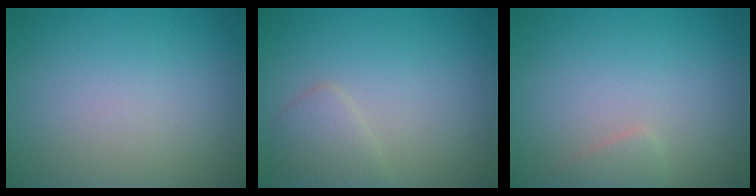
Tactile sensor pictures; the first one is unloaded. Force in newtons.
{"total": 2.0, "press": 2.0, "slide": 0.0}
{"total": 1.0, "press": 1.0, "slide": 0.1}